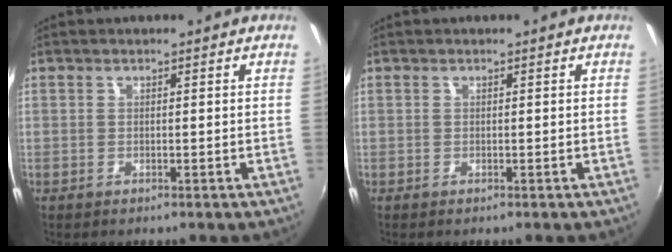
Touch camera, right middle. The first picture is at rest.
{"total": 0.0}